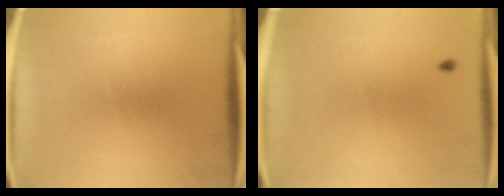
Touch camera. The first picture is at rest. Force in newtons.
{"total": 0.9}